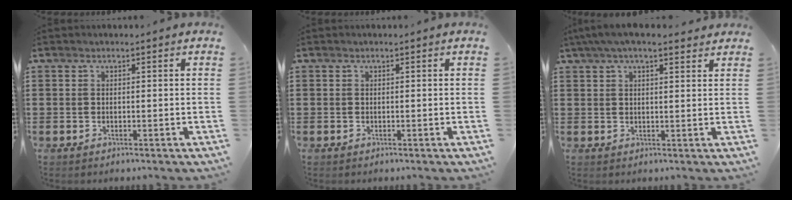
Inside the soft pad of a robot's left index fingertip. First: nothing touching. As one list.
[{"total": 0.0}, {"total": 4.5, "force": [3.4, 1.0, 2.8], "torque": [-0.062, 0.002, 0.061]}]